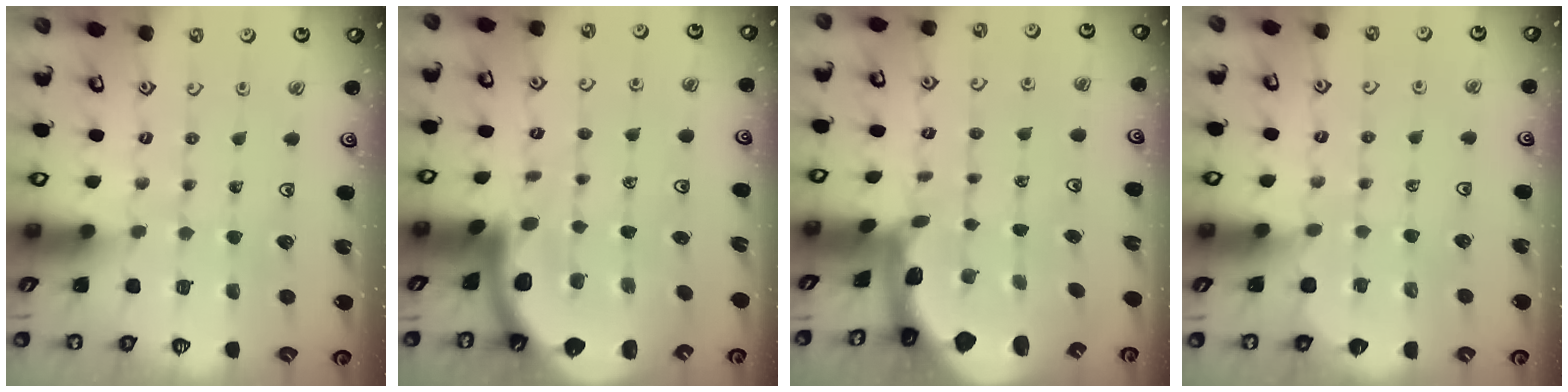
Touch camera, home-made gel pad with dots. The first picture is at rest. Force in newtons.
{"total": 5.9, "press": 5.8, "slide": 0.7}
{"total": 1.7, "press": 1.7, "slide": 0.4}
{"total": 2.3, "press": 2.3, "slide": 0.1}